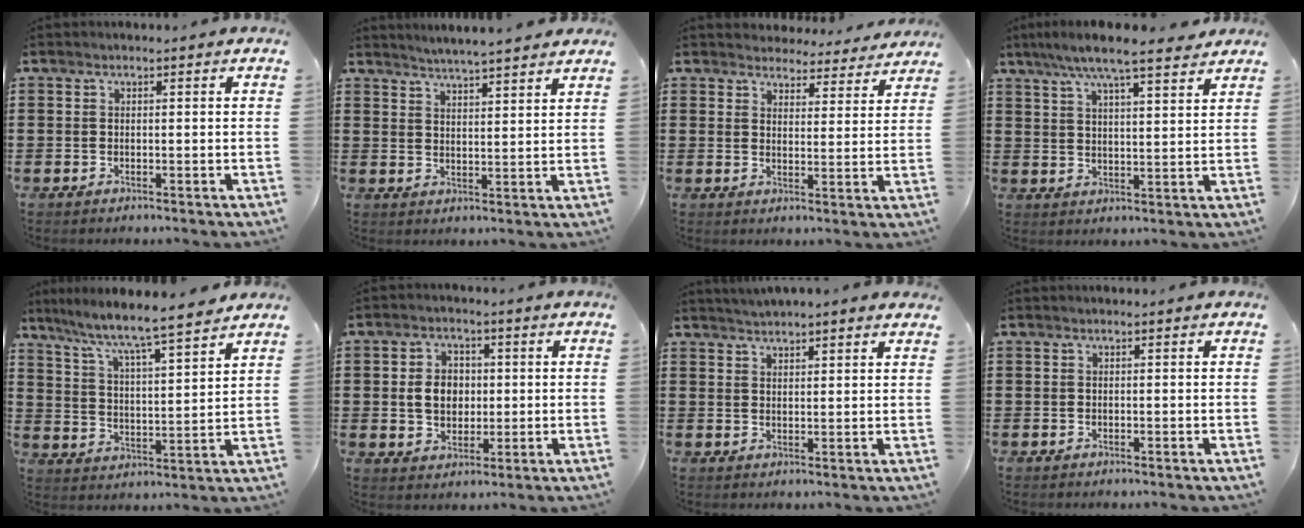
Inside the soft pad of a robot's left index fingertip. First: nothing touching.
{"total": 3.5, "force": [3.4, -0.6, 0.3], "torque": [-0.017, -0.014, 0.061]}
{"total": 4.3, "force": [4.3, 0.7, 0.1], "torque": [-0.013, -0.024, 0.075]}
{"total": 7.4, "force": [6.2, 0.7, 3.8], "torque": [-0.093, -0.015, 0.111]}
{"total": 6.0, "force": [5.5, -0.3, 2.5], "torque": [-0.072, -0.042, 0.086]}
{"total": 5.4, "force": [0.2, 4.2, 3.4], "torque": [-0.078, 0.008, -0.004]}
{"total": 2.4, "force": [2.3, -0.2, 0.2], "torque": [-0.010, -0.003, 0.044]}
{"total": 0.0}